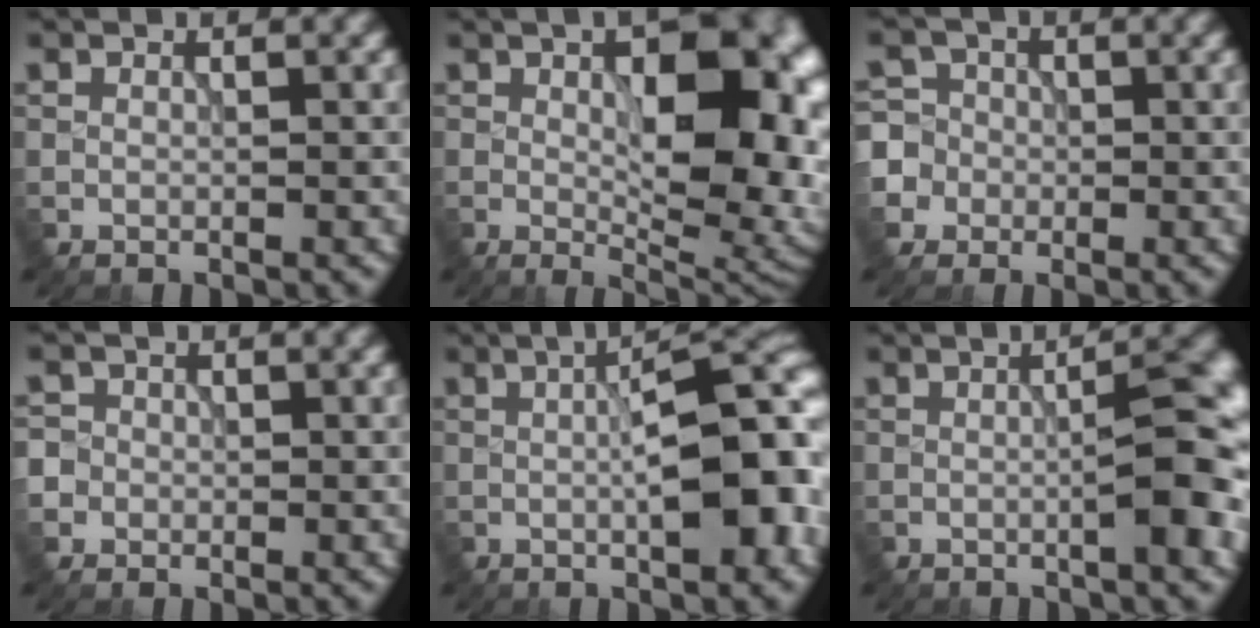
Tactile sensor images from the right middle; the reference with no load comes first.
{"total": 13.9, "force": [0.7, 6.6, 12.2], "torque": [-0.118, 0.004, 0.016]}
{"total": 6.1, "force": [-1.5, 5.7, 1.2], "torque": [-0.029, 0.014, -0.056]}
{"total": 3.0, "force": [-0.5, 2.9, 0.5], "torque": [0.006, 0.013, -0.028]}
{"total": 9.1, "force": [0.1, 2.9, 8.6], "torque": [-0.105, 0.004, 0.001]}
{"total": 7.9, "force": [-0.1, 1.9, 7.7], "torque": [-0.080, 0.003, 0.002]}